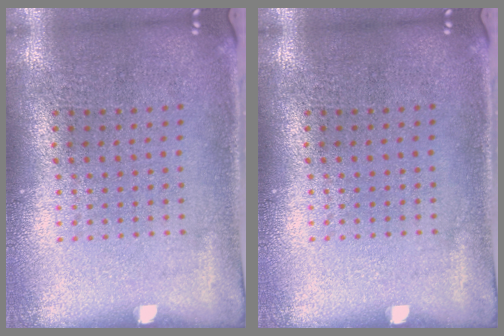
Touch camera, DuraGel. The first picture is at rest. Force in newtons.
{"total": 0.0}